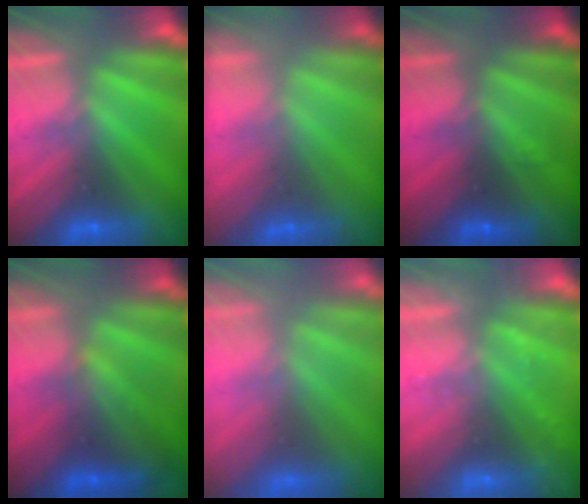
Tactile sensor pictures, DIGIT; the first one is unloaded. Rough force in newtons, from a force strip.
{"total": 1.6}
{"total": 1.6}
{"total": 2.3}
{"total": 9.6}
{"total": 2.2}